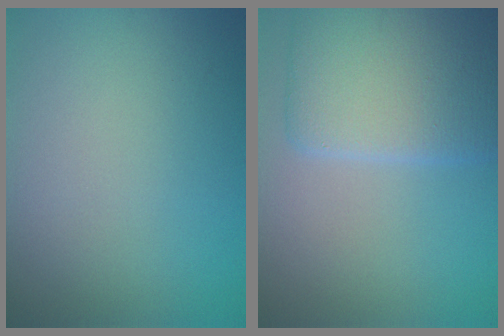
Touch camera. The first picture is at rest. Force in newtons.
{"total": 7.8, "press": 7.8, "slide": 0.3}